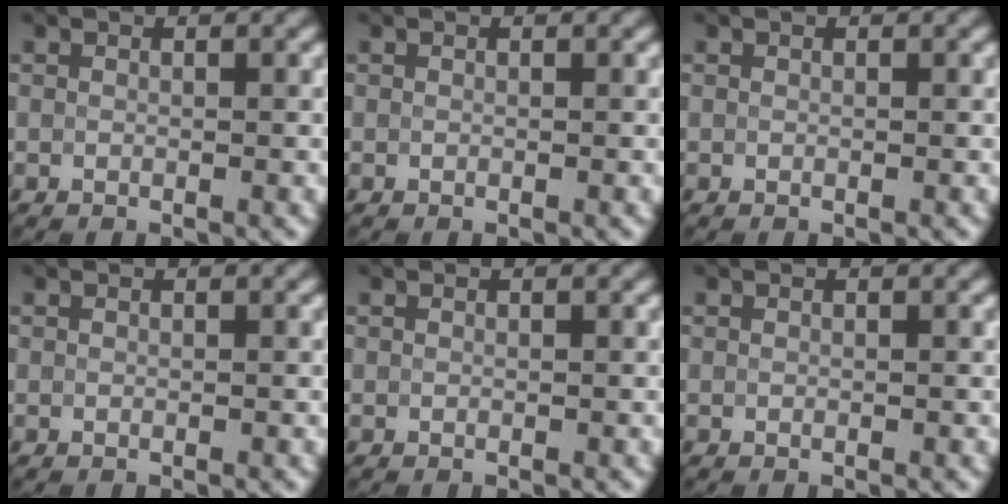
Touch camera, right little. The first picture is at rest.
{"total": 0.0}
{"total": 0.0}
{"total": 0.0}
{"total": 0.0}
{"total": 0.0}